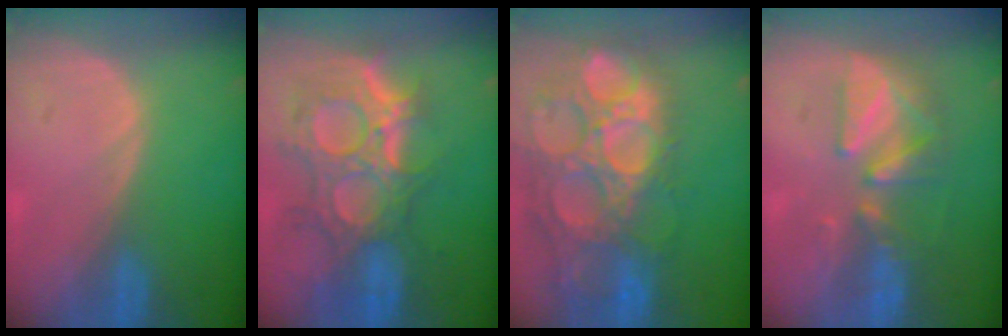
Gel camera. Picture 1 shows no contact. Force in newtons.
{"total": 11.9, "press": 10.7, "slide": 5.2}
{"total": 15.7, "press": 13.0, "slide": 8.9}
{"total": 7.6, "press": 7.3, "slide": 2.1}